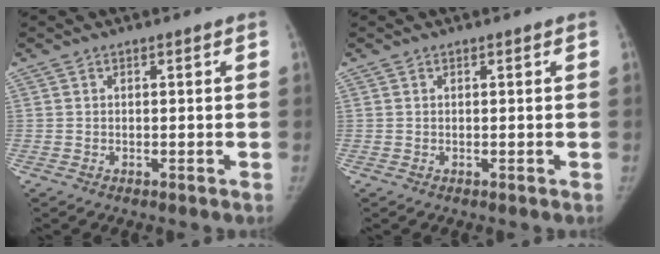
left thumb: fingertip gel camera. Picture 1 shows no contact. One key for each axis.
{"total": 0.0}